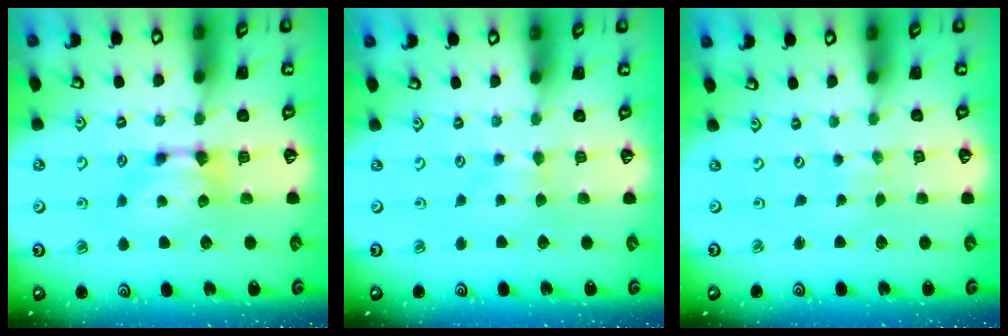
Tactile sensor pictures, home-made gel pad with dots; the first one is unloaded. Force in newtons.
{"total": 1.5, "press": 1.5, "slide": 0.3}
{"total": 5.8, "press": 5.8, "slide": 0.3}